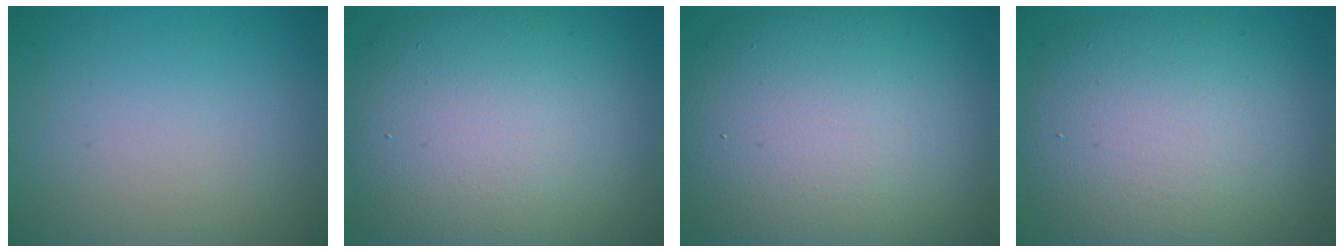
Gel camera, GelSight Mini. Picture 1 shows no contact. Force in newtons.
{"total": 13.1, "press": 13.0, "slide": 0.6}
{"total": 13.7, "press": 13.7, "slide": 0.7}
{"total": 10.2, "press": 10.2, "slide": 0.9}